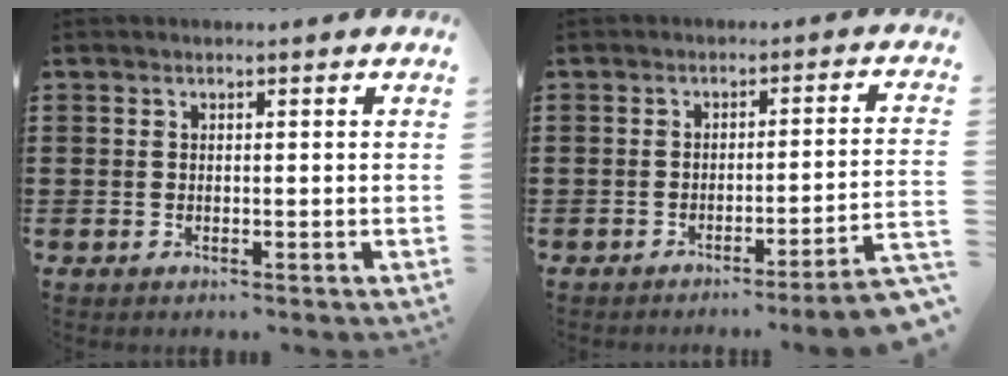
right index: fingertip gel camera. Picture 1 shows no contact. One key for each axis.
{"total": 3.7, "fx": -2.8, "fy": -0.6, "fz": 2.3, "tx": -0.043, "ty": -0.019, "tz": -0.058}